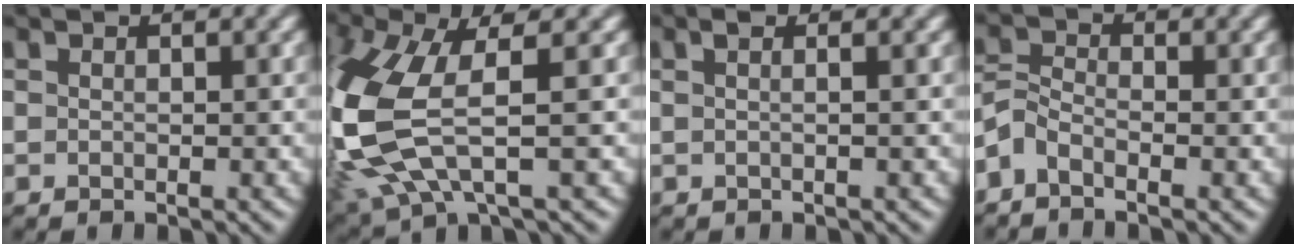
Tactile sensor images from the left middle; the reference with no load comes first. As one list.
[{"total": 10.4, "force": [-0.2, 4.4, 9.4], "torque": [-0.259, -0.027, -0.002]}, {"total": 1.2, "force": [0.5, 0.0, 1.1], "torque": [-0.023, 0.002, -0.001]}, {"total": 2.3, "force": [-1.8, 0.9, 1.1], "torque": [-0.030, 0.007, -0.048]}]